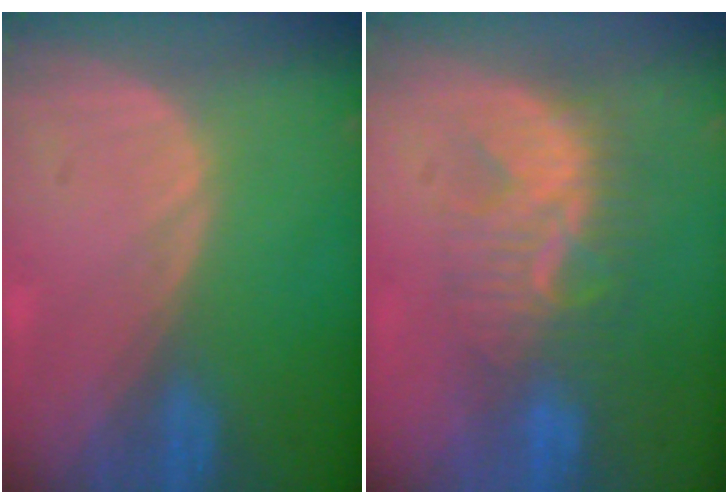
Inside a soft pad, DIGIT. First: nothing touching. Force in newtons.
{"total": 8.0, "press": 7.8, "slide": 1.9}